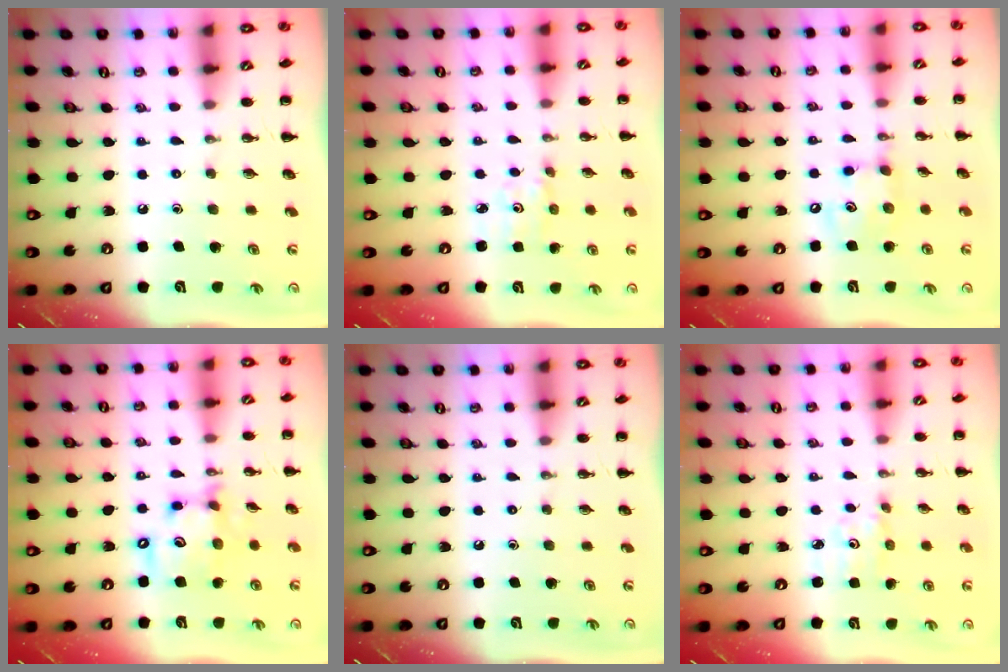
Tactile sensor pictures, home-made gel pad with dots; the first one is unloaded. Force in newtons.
{"total": 1.6, "press": 1.5, "slide": 0.3}
{"total": 8.1, "press": 8.0, "slide": 1.2}
{"total": 13.6, "press": 13.3, "slide": 2.6}
{"total": 0.0}
{"total": 2.0, "press": 2.0, "slide": 0.2}